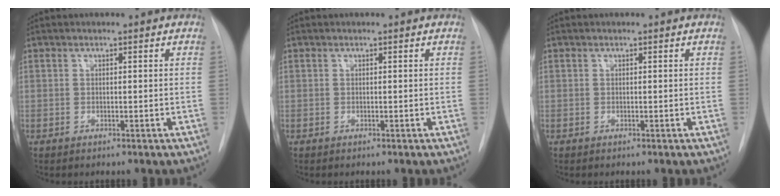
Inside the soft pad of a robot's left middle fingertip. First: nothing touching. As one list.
[{"total": 0.0}, {"total": 0.0}]